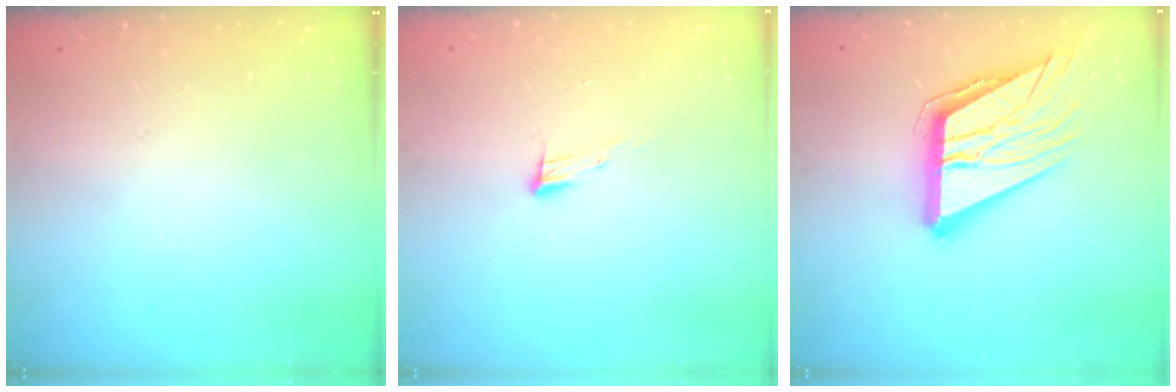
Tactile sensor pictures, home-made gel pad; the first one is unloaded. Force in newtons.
{"total": 5.4, "press": 5.4, "slide": 0.5}
{"total": 17.3, "press": 17.1, "slide": 2.7}